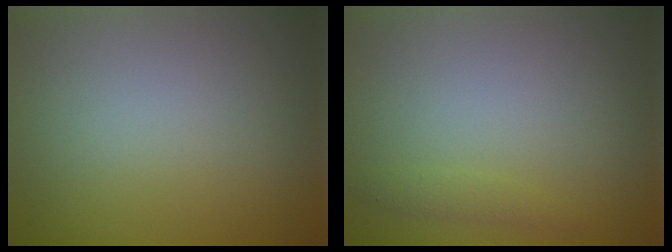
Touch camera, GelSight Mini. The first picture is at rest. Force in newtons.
{"total": 0.9, "press": 0.9, "slide": 0.0}